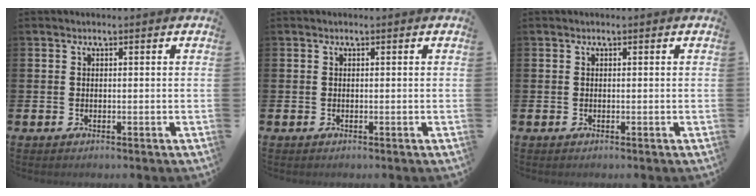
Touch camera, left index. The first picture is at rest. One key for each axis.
{"total": 0.0}
{"total": 0.0}